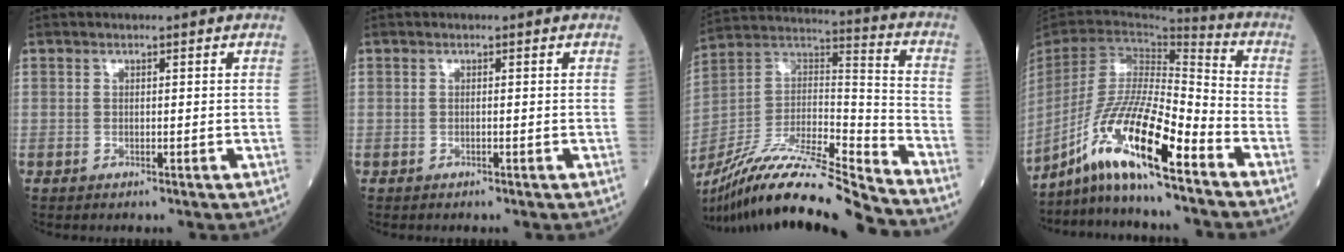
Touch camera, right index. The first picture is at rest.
{"total": 0.0}
{"total": 23.1, "force": [-20.4, 0.5, 10.8], "torque": [-0.226, -0.003, -0.364]}
{"total": 15.7, "force": [-10.4, 0.5, 11.7], "torque": [-0.226, -0.016, -0.196]}